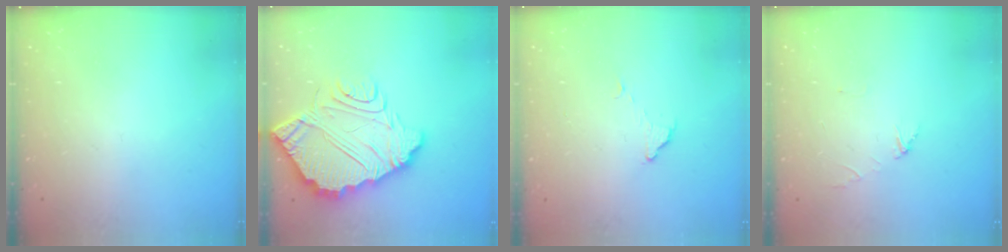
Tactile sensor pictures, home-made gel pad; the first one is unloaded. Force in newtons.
{"total": 13.2, "press": 13.1, "slide": 0.9}
{"total": 4.3, "press": 4.3, "slide": 0.2}
{"total": 2.7, "press": 2.7, "slide": 0.2}